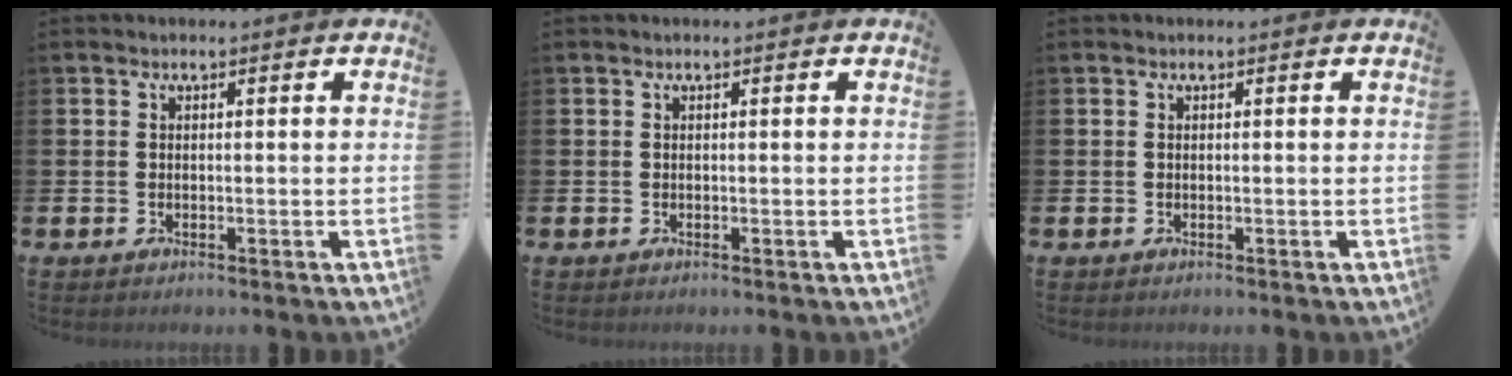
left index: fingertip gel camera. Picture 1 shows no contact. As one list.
[{"total": 0.0}, {"total": 0.0}]